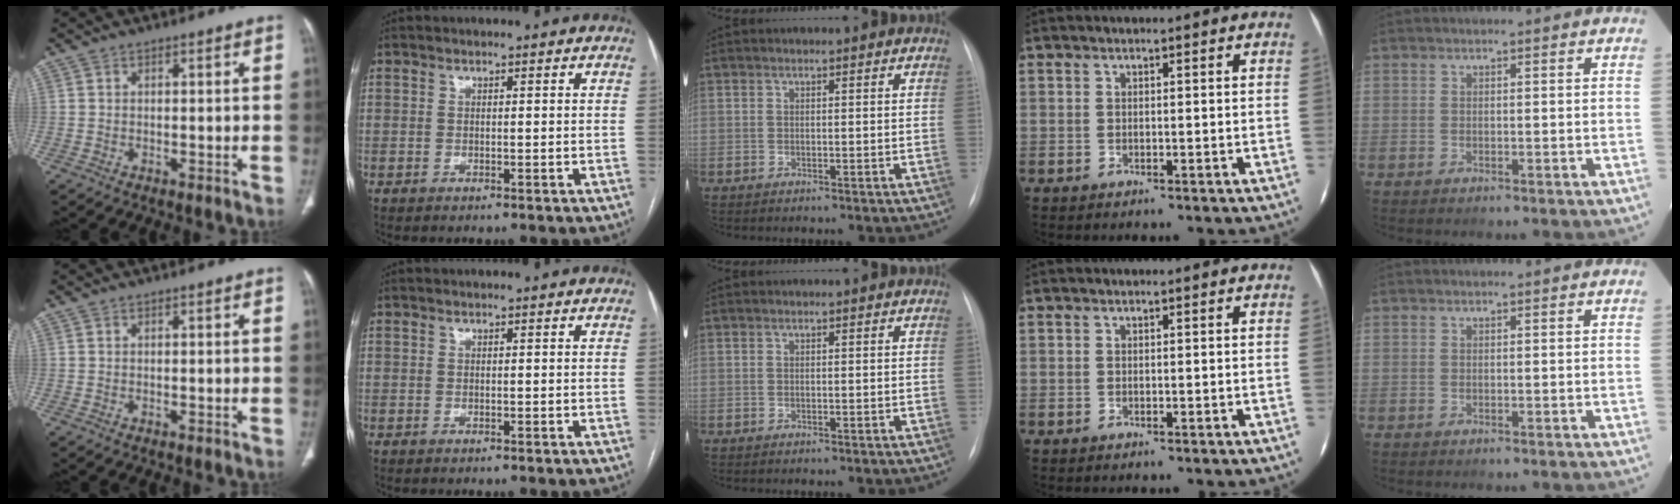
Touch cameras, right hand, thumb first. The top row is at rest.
{}